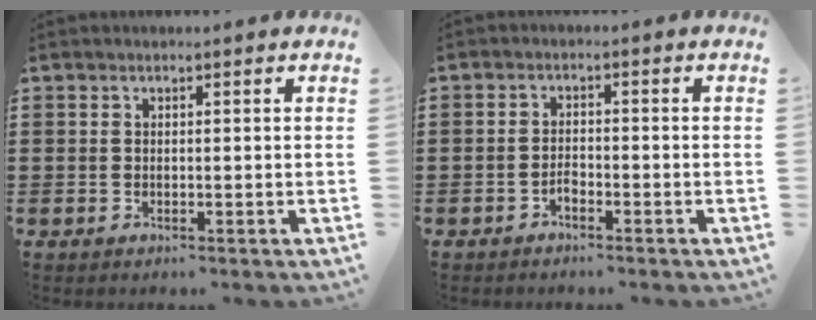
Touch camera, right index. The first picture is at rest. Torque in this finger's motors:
{"motor_torque": [1.16, 0.97, 0.00, -0.01]}